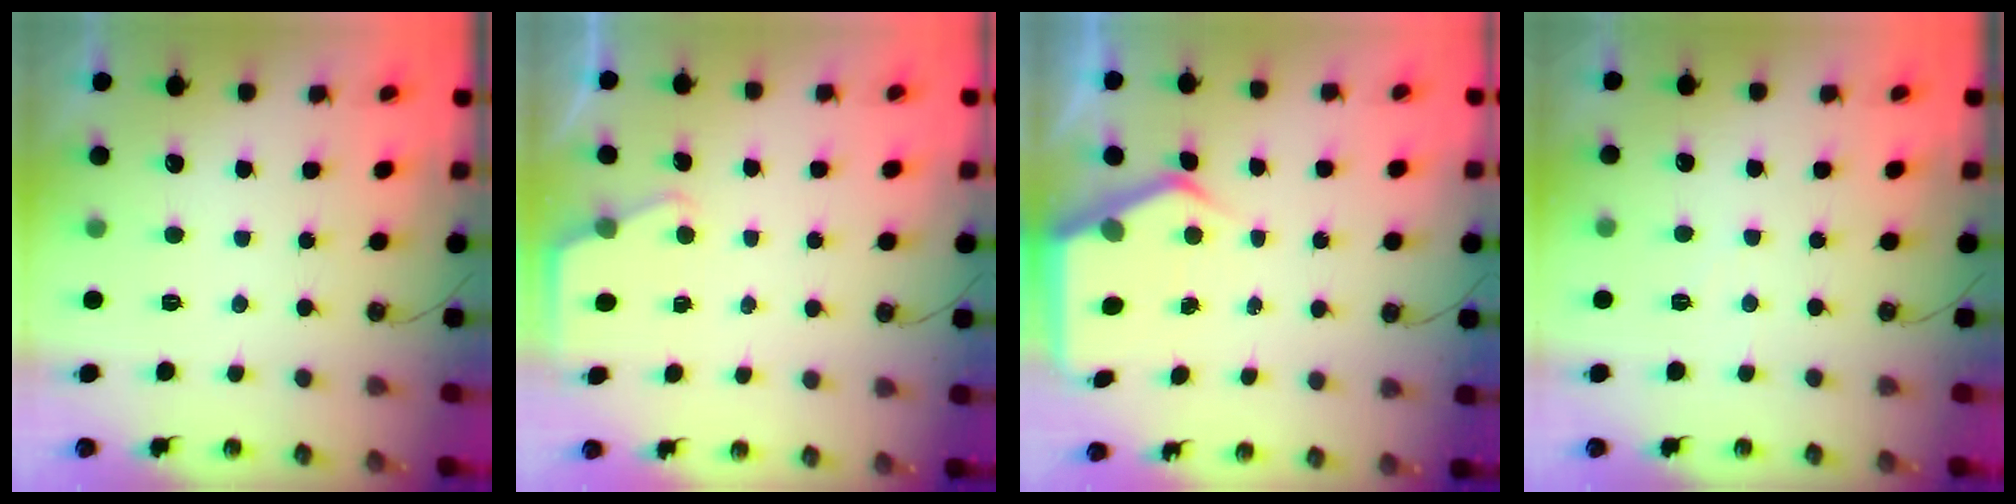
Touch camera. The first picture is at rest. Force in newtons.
{"total": 2.7, "press": 2.7, "slide": 0.4}
{"total": 4.9, "press": 4.9, "slide": 0.3}
{"total": 3.3, "press": 3.2, "slide": 0.6}